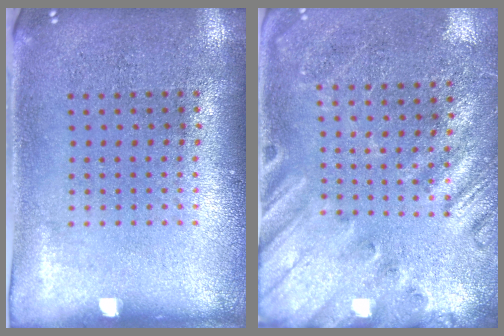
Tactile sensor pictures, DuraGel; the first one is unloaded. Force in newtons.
{"total": 2.2, "press": 1.8, "slide": 1.2}